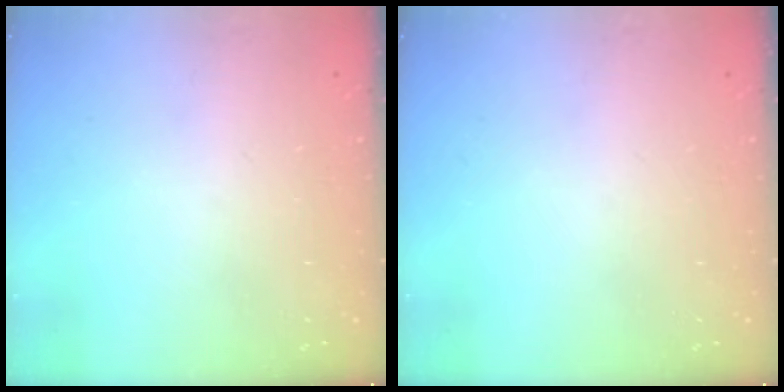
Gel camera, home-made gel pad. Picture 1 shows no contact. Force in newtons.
{"total": 0.0}